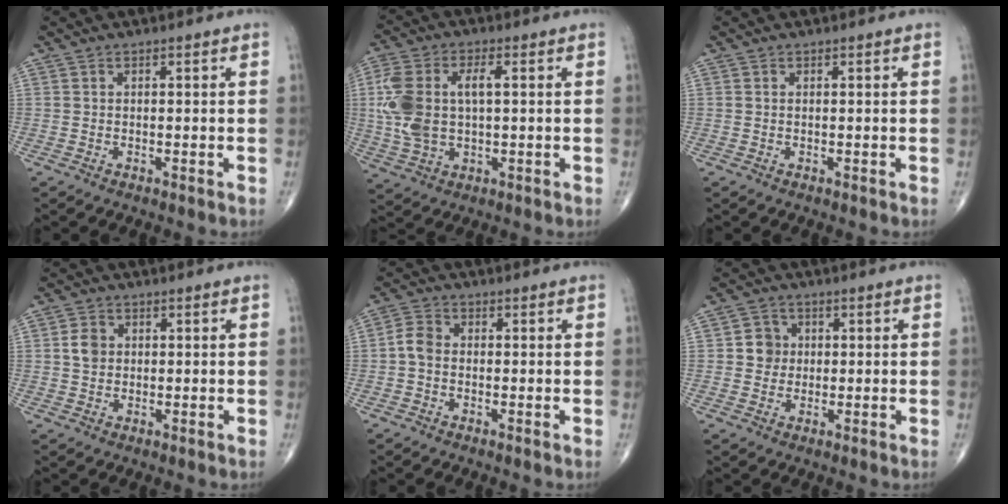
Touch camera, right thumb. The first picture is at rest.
{"total": 12.6, "force": [1.2, 6.8, 10.5], "torque": [-0.238, 0.012, 0.029]}
{"total": 0.0}
{"total": 3.4, "force": [0.5, 2.8, 1.8], "torque": [-0.027, 0.001, 0.007]}
{"total": 3.5, "force": [-0.5, 2.6, 2.3], "torque": [-0.043, 0.010, -0.019]}
{"total": 4.1, "force": [0.4, 3.9, 1.3], "torque": [0.002, 0.005, 0.002]}